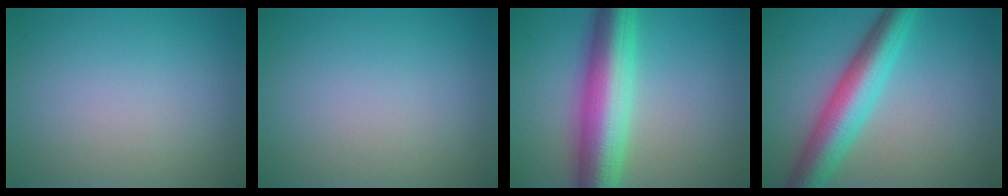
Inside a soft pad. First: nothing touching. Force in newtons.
{"total": 0.0}
{"total": 9.6, "press": 9.6, "slide": 0.1}
{"total": 6.9, "press": 6.9, "slide": 0.1}